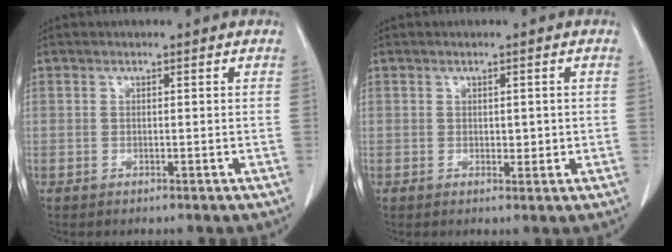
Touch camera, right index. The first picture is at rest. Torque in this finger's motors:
{"motor_torque": [-0.01, 0.08, 0.02, 0.01]}